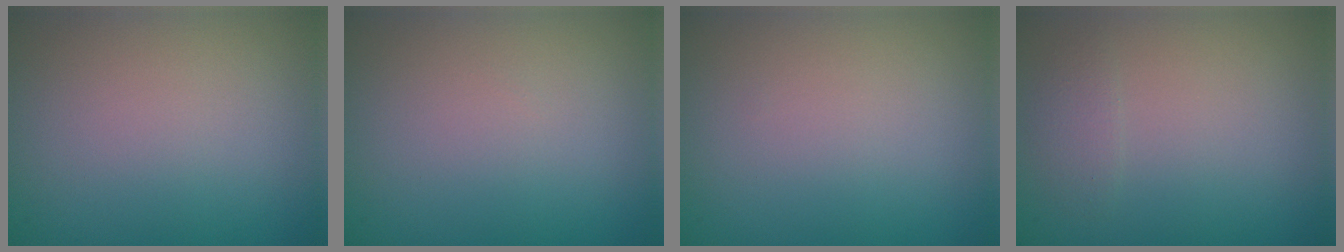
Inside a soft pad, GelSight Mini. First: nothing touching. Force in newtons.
{"total": 0.0}
{"total": 0.0}
{"total": 1.1, "press": 1.1, "slide": 0.0}